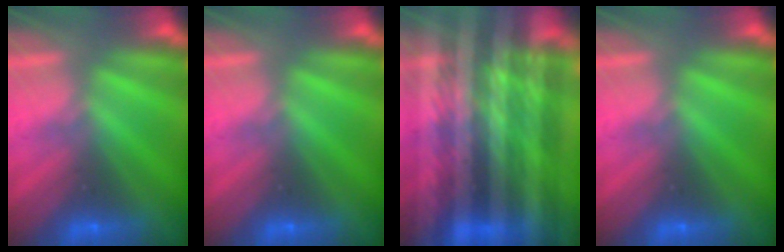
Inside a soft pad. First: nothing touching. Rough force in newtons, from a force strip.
{"total": 0.0}
{"total": 8.9}
{"total": 0.0}